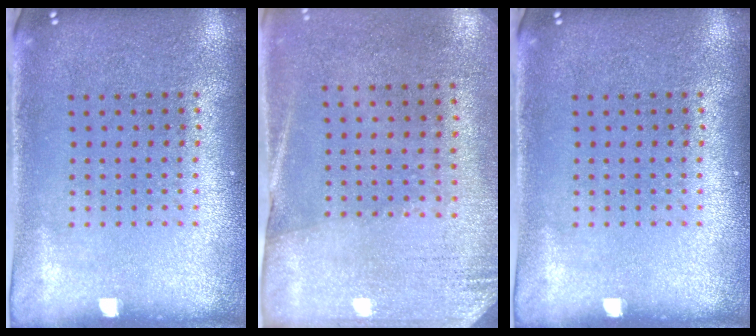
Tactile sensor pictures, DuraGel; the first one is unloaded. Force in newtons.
{"total": 2.6, "press": 2.3, "slide": 1.3}
{"total": 0.0}